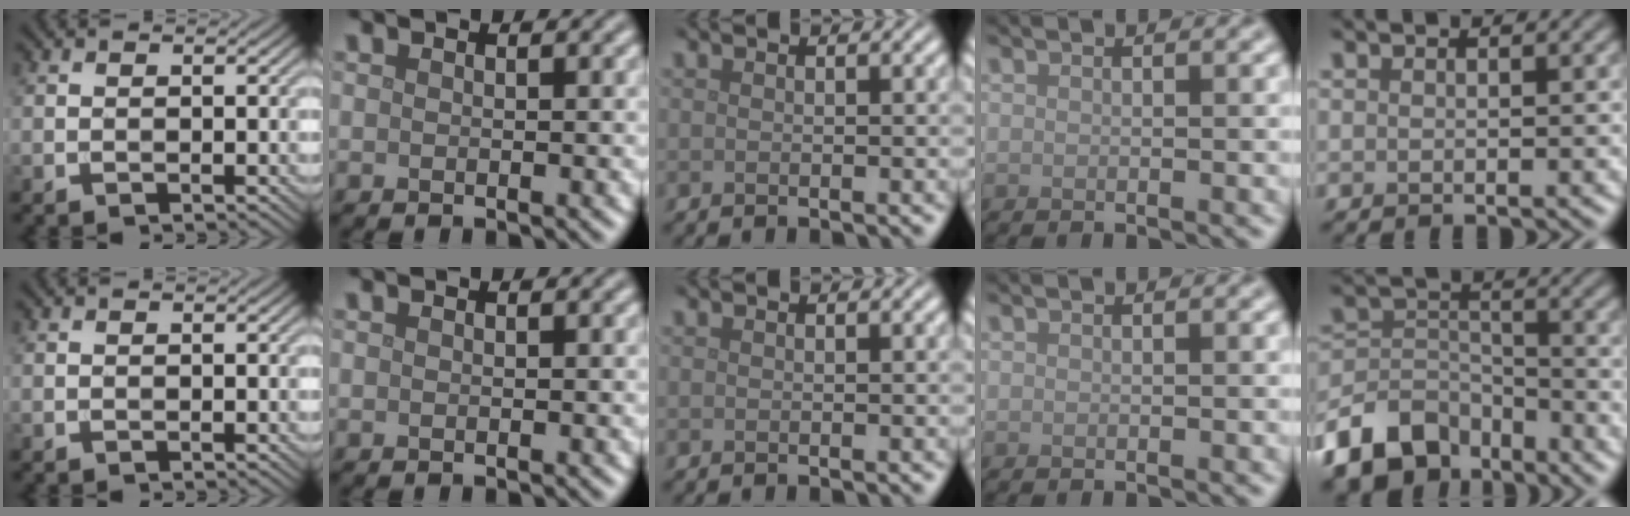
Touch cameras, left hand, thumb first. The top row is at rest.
{"little": {"total": 8.5, "force": [-6.1, 4.8, 3.3], "torque": [-0.060, -0.003, -0.128]}}